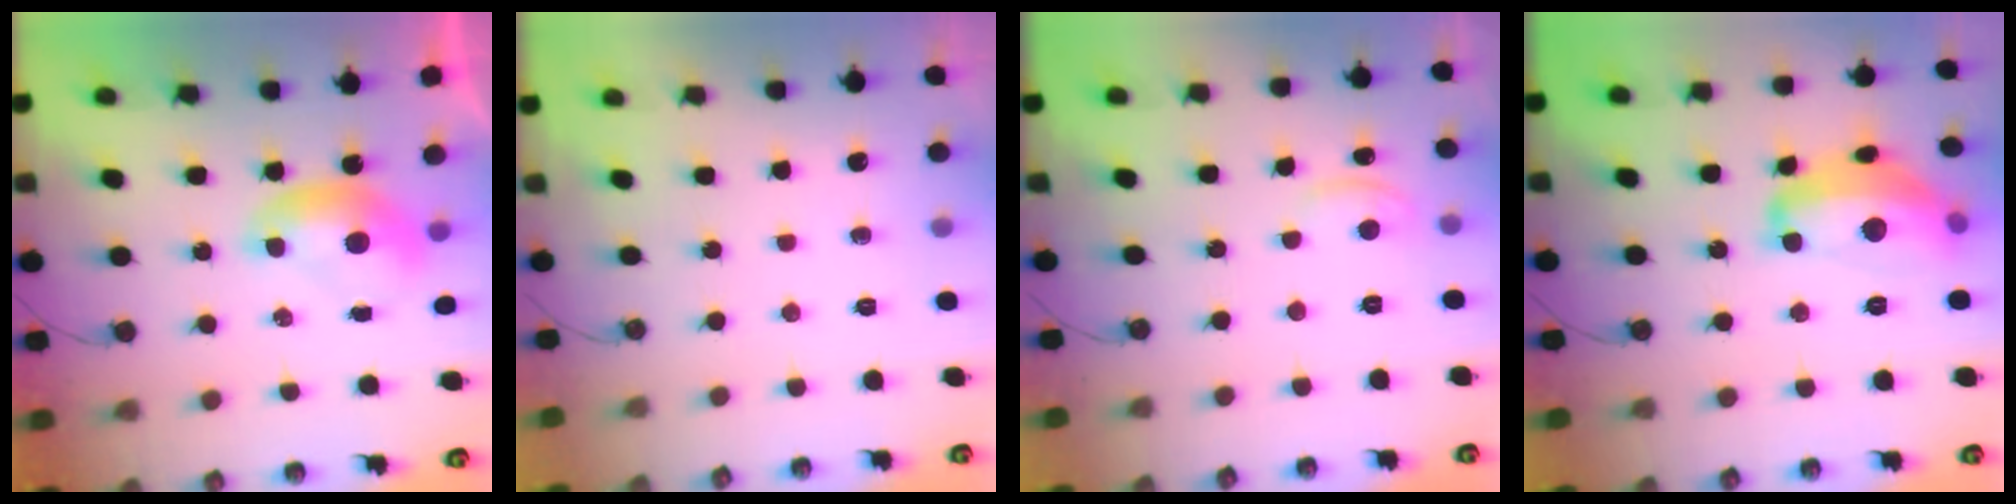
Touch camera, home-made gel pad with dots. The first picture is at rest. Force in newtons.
{"total": 0.0}
{"total": 1.9, "press": 1.9, "slide": 0.1}
{"total": 12.2, "press": 12.1, "slide": 0.6}